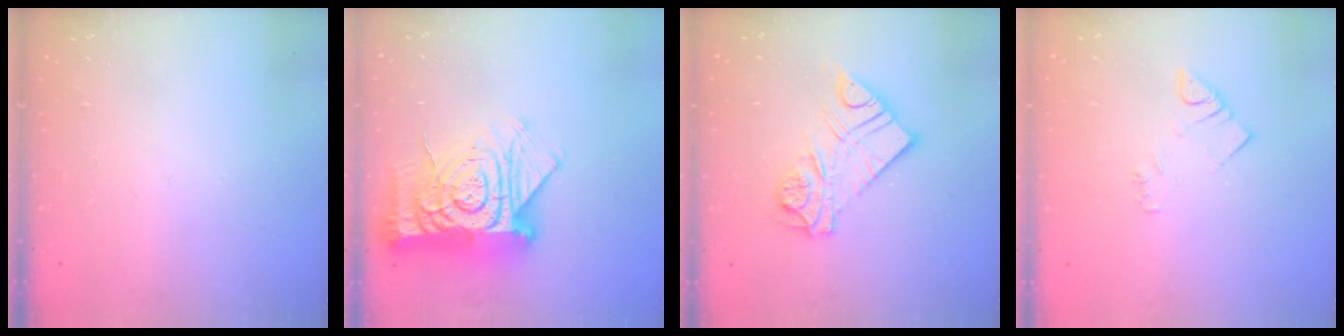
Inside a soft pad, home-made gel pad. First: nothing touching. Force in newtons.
{"total": 21.4, "press": 21.3, "slide": 2.0}
{"total": 14.2, "press": 14.1, "slide": 1.6}
{"total": 4.5, "press": 4.5, "slide": 0.5}